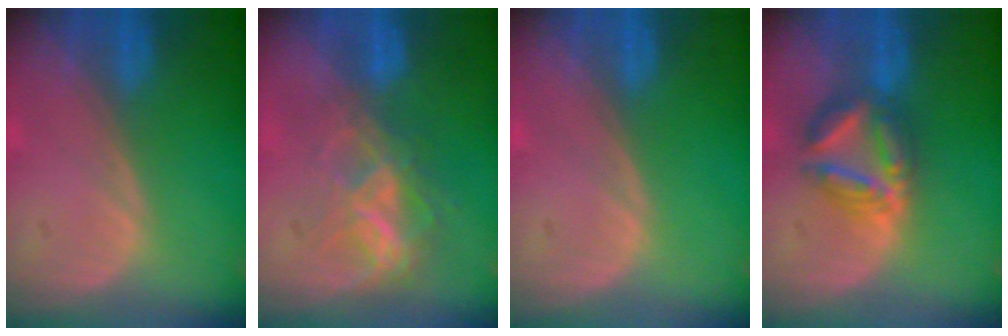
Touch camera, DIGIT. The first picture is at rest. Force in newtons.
{"total": 7.3, "press": 6.2, "slide": 3.9}
{"total": 0.0}
{"total": 6.4, "press": 6.4, "slide": 0.3}